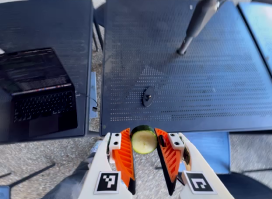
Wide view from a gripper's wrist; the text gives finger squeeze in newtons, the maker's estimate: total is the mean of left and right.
{"total": 10.6, "left": 10.1, "right": 11.0}